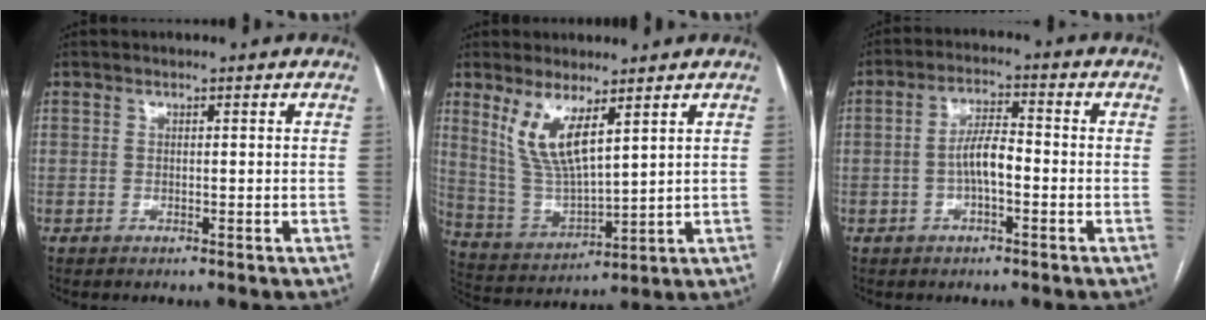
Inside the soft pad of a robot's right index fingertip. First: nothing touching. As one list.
[{"total": 9.2, "force": [5.0, 2.2, 7.5], "torque": [-0.159, -0.010, 0.111]}, {"total": 5.3, "force": [-1.2, 1.6, 4.9], "torque": [-0.097, 0.014, -0.023]}]